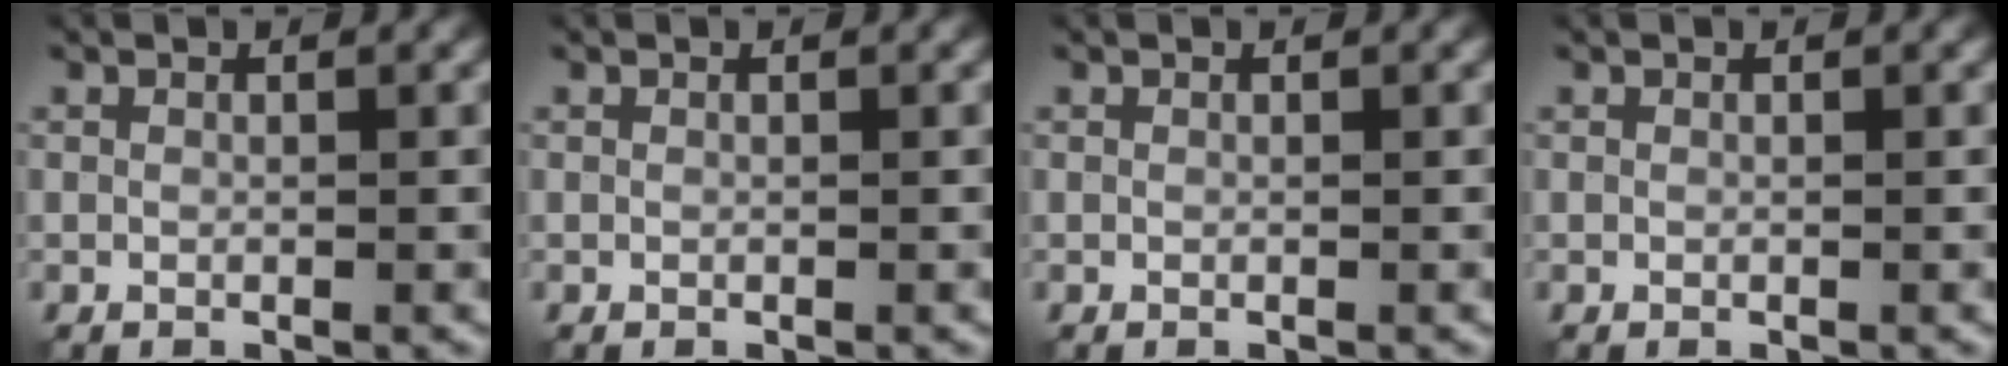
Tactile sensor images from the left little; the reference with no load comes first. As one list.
[{"total": 0.0}, {"total": 0.0}, {"total": 0.0}]